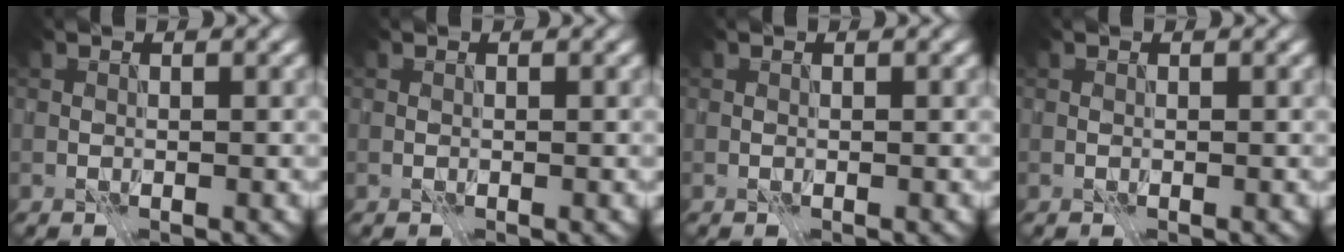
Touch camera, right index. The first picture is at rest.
{"total": 0.0}
{"total": 0.0}
{"total": 0.0}